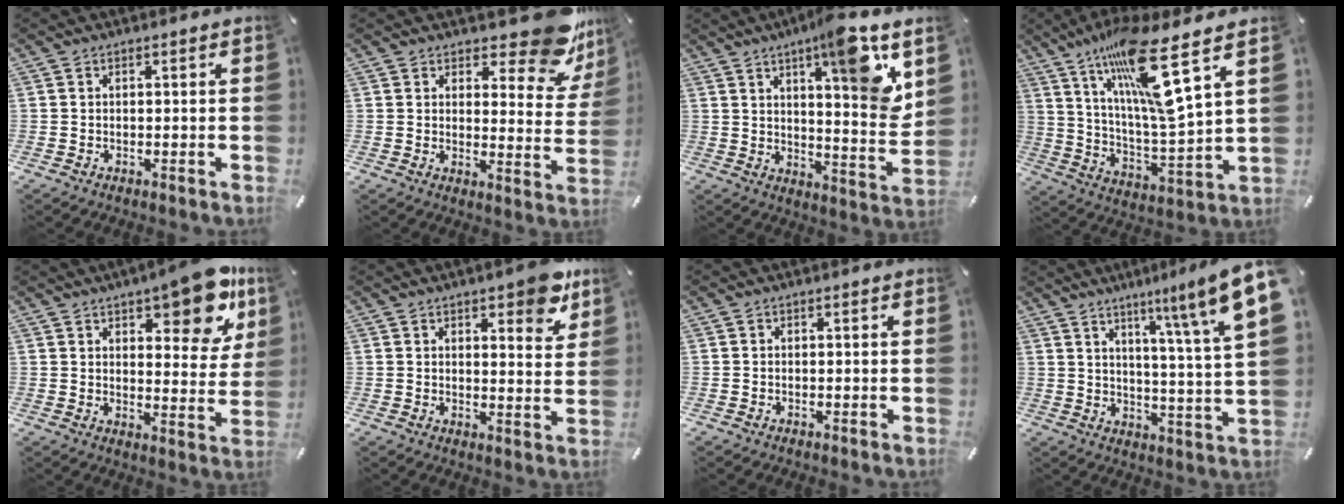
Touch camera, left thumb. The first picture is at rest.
{"total": 13.5, "force": [9.9, 5.3, 7.5], "torque": [-0.079, -0.087, 0.166]}
{"total": 14.1, "force": [8.4, 1.7, 11.1], "torque": [-0.149, -0.062, 0.125]}
{"total": 19.5, "force": [12.2, 2.7, 15.0], "torque": [-0.286, -0.083, 0.186]}
{"total": 15.4, "force": [9.8, 6.2, 10.2], "torque": [-0.121, -0.061, 0.159]}
{"total": 7.8, "force": [5.7, 3.0, 4.4], "torque": [-0.052, -0.033, 0.095]}
{"total": 0.0}
{"total": 15.4, "force": [9.1, 1.1, 12.3], "torque": [-0.180, -0.064, 0.133]}